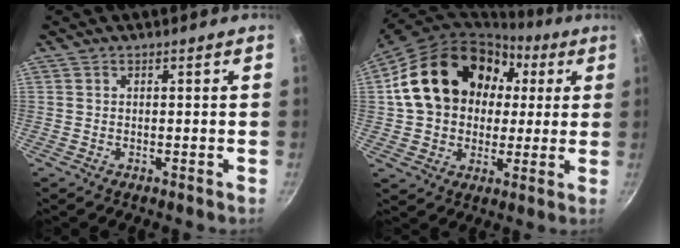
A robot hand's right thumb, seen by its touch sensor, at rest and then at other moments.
{"total": 22.8, "force": [4.5, 17.8, 13.5], "torque": [-0.211, 0.042, 0.077]}